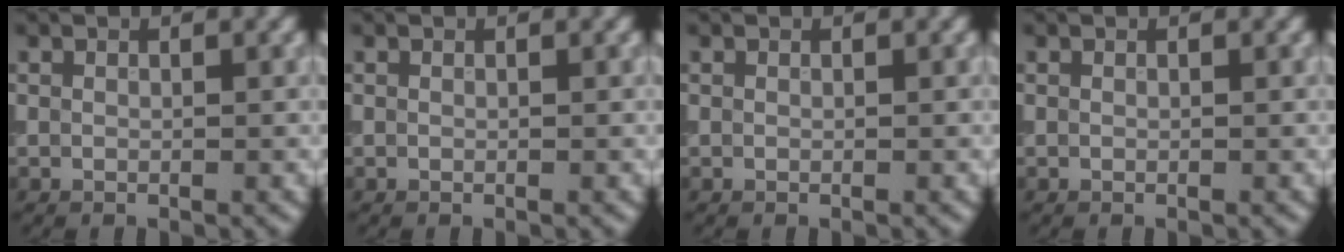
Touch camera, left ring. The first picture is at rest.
{"total": 0.0}
{"total": 0.0}
{"total": 0.0}